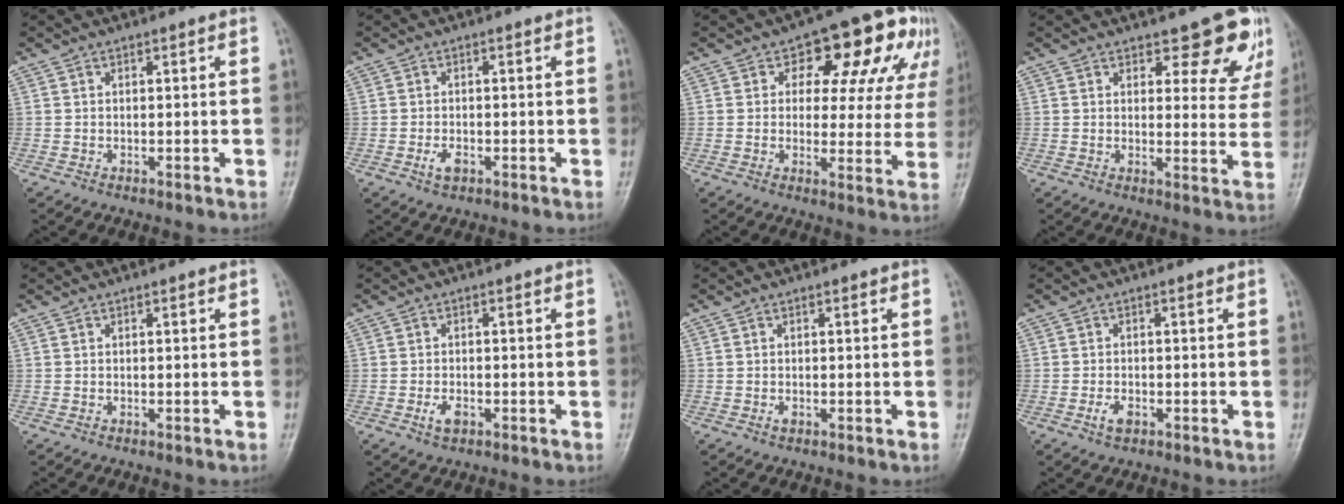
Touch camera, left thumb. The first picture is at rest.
{"total": 2.3, "force": [-1.0, 1.3, 1.6], "torque": [-0.032, 0.000, -0.016]}
{"total": 15.2, "force": [6.7, 8.6, 10.6], "torque": [-0.069, -0.001, 0.076]}
{"total": 8.9, "force": [6.2, 4.0, 5.0], "torque": [-0.019, -0.040, 0.069]}
{"total": 0.0}
{"total": 2.4, "force": [-1.0, 1.4, 1.7], "torque": [-0.034, 0.000, -0.017]}
{"total": 0.8, "force": [-0.1, 0.5, 0.6], "torque": [-0.007, -0.001, -0.001]}
{"total": 2.2, "force": [-1.0, 1.3, 1.5], "torque": [-0.031, 0.001, -0.017]}